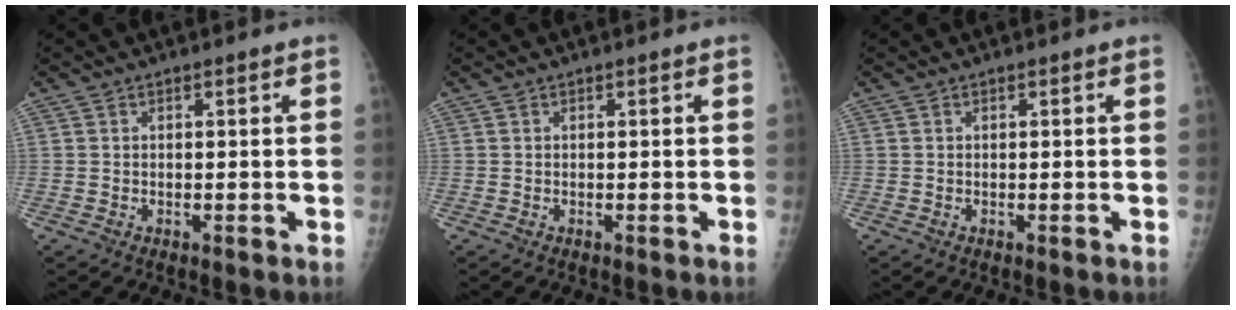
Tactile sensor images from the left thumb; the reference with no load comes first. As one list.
[{"total": 0.0}, {"total": 0.0}]